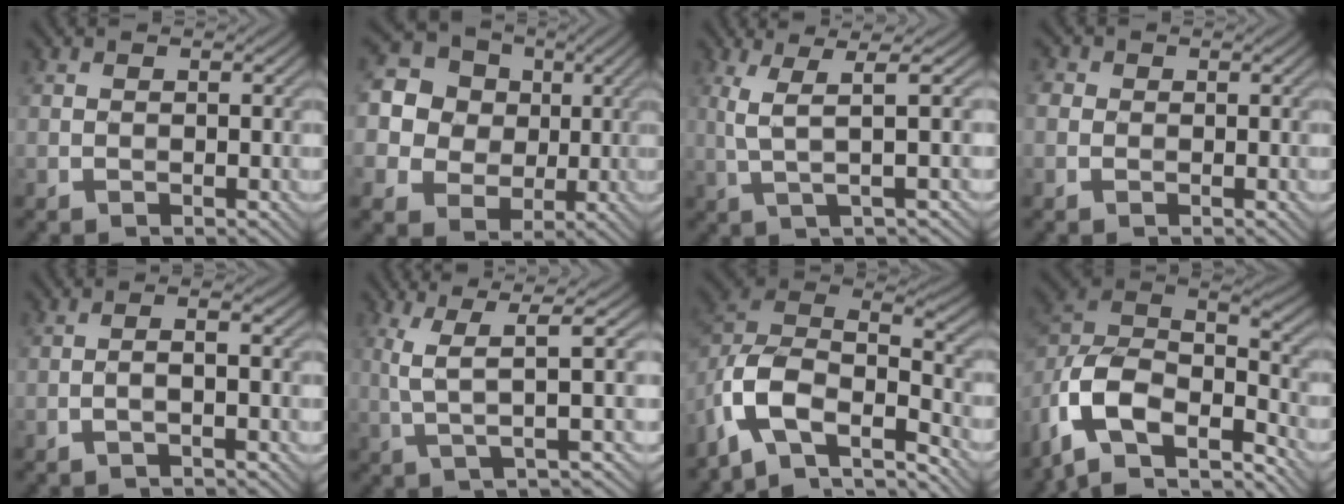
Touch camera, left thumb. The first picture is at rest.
{"total": 15.0, "force": [3.5, 13.6, 5.3], "torque": [-0.204, 0.031, 0.065]}
{"total": 4.8, "force": [1.2, 0.5, 4.7], "torque": [-0.105, 0.012, 0.026]}
{"total": 1.8, "force": [0.3, 1.6, 0.8], "torque": [-0.027, 0.005, 0.000]}
{"total": 1.7, "force": [-0.7, 0.1, 1.6], "torque": [-0.033, 0.007, -0.014]}
{"total": 5.6, "force": [1.4, 0.5, 5.4], "torque": [-0.117, 0.016, 0.028]}
{"total": 14.6, "force": [-8.8, 7.5, 9.0], "torque": [-0.252, -0.020, -0.153]}
{"total": 16.4, "force": [-9.8, 8.2, 10.2], "torque": [-0.285, -0.037, -0.157]}